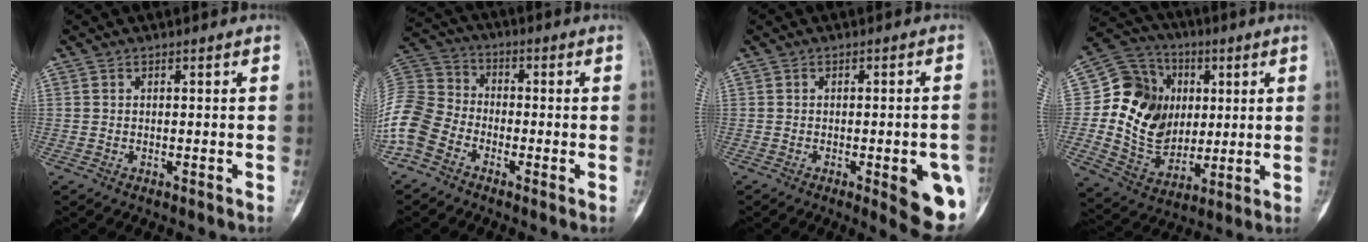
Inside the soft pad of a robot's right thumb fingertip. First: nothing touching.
{"total": 12.3, "force": [-5.9, 9.2, 5.5], "torque": [-0.117, 0.041, -0.130]}
{"total": 10.6, "force": [-3.3, 2.9, 9.7], "torque": [-0.101, -0.003, -0.031]}
{"total": 18.4, "force": [2.4, 14.9, 10.6], "torque": [-0.144, 0.000, 0.051]}